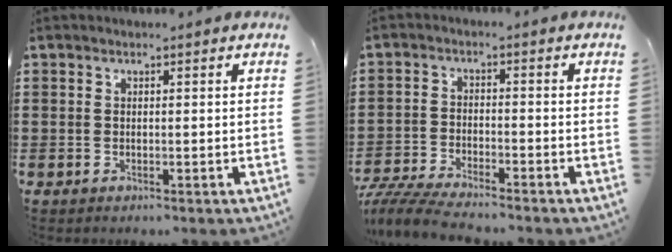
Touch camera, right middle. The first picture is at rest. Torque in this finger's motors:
{"motor_torque": [0.40, -0.05, 0.38, 0.13]}